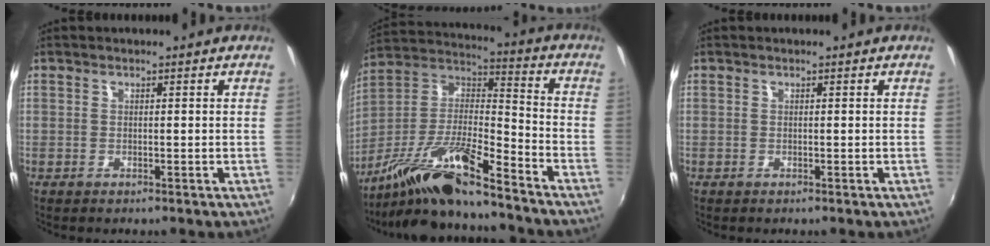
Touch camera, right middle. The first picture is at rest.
{"total": 15.7, "force": [-12.4, 1.8, 9.5], "torque": [-0.187, -0.004, -0.243]}
{"total": 0.0}